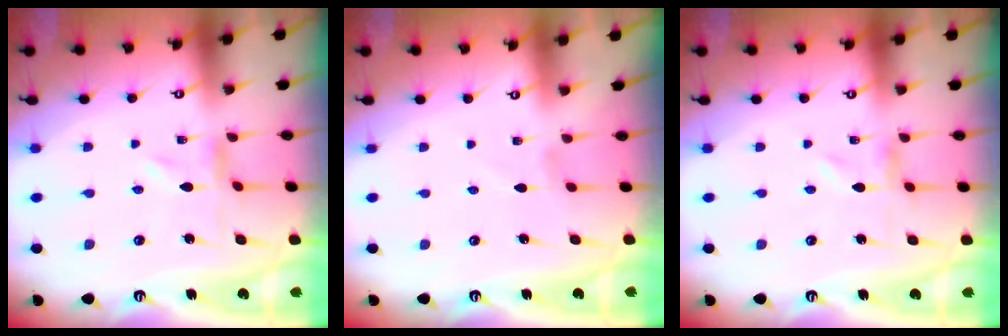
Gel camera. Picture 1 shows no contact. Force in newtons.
{"total": 1.2, "press": 1.2, "slide": 0.1}
{"total": 0.0}